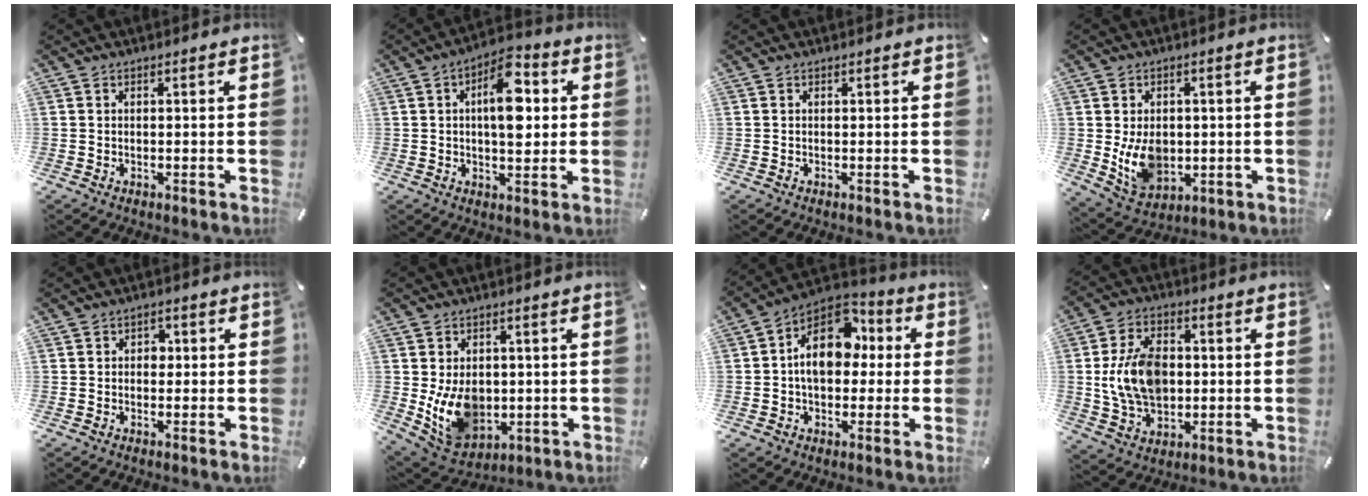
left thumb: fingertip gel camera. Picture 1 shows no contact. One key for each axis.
{"total": 11.7, "fx": 2.4, "fy": 5.9, "fz": 9.9, "tx": -0.142, "ty": -0.010, "tz": 0.037}
{"total": 0.0}
{"total": 9.9, "fx": -0.5, "fy": 7.7, "fz": 6.1, "tx": -0.119, "ty": -0.003, "tz": -0.009}
{"total": 2.2, "fx": -0.1, "fy": 1.8, "fz": 1.2, "tx": -0.010, "ty": 0.002, "tz": -0.010}
{"total": 11.9, "fx": -1.0, "fy": 9.4, "fz": 7.3, "tx": -0.144, "ty": -0.007, "tz": -0.013}
{"total": 14.6, "fx": 1.8, "fy": 10.5, "fz": 10.1, "tx": -0.162, "ty": -0.007, "tz": 0.030}
{"total": 13.2, "fx": 0.2, "fy": 9.8, "fz": 8.8, "tx": -0.175, "ty": 0.009, "tz": 0.004}